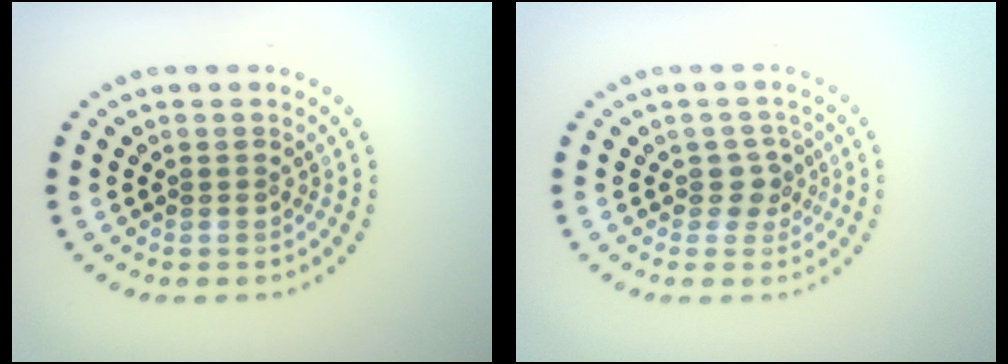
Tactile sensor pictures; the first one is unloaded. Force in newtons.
{"total": 1.7, "press": 1.4, "slide": 1.1}